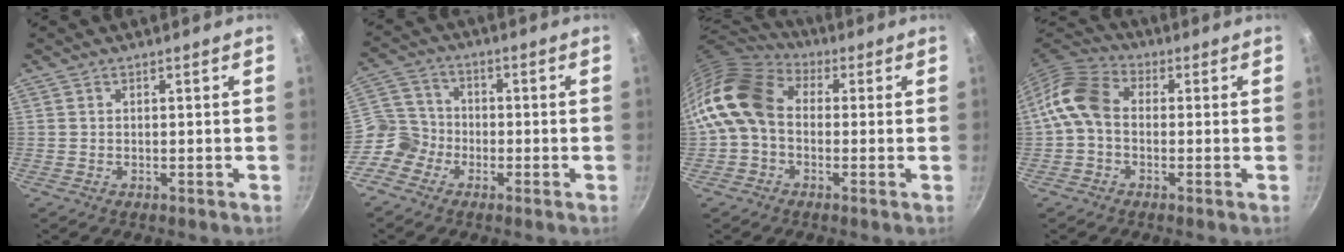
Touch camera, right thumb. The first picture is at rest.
{"total": 6.9, "force": [-3.3, 5.8, 1.6], "torque": [0.001, 0.036, -0.084]}
{"total": 13.8, "force": [-0.4, 10.3, 9.1], "torque": [-0.154, 0.032, -0.028]}
{"total": 9.0, "force": [-0.7, 6.7, 6.0], "torque": [-0.106, 0.030, -0.035]}